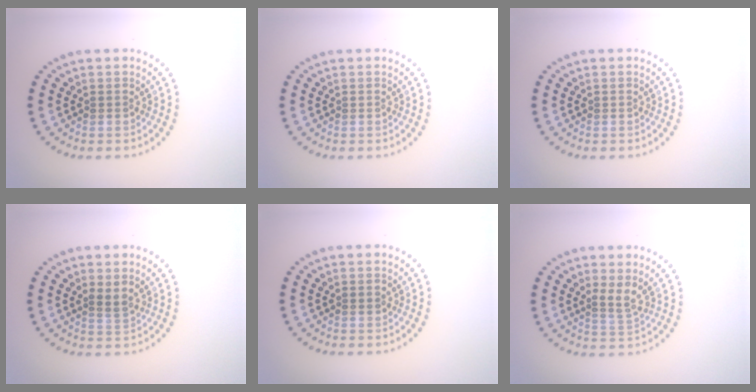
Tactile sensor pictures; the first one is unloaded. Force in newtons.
{"total": 0.0}
{"total": 0.0}
{"total": 1.3, "press": 1.0, "slide": 0.9}
{"total": 0.7, "press": 0.7, "slide": 0.2}
{"total": 1.7, "press": 1.1, "slide": 1.3}